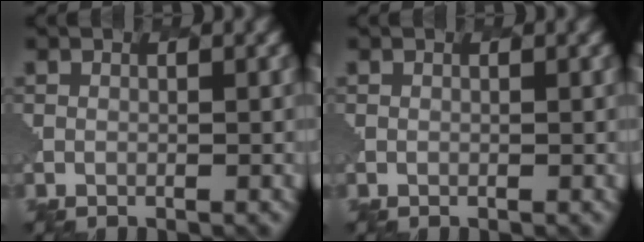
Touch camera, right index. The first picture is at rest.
{"total": 0.0}